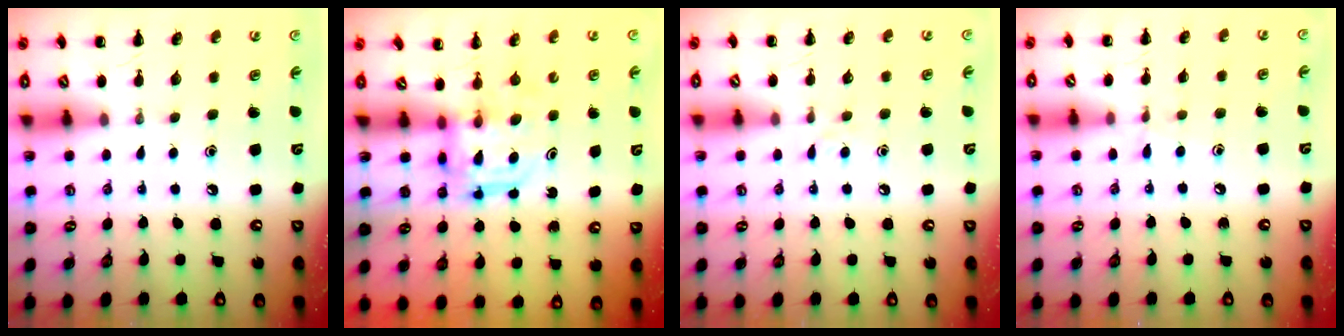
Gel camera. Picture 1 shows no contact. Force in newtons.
{"total": 3.2, "press": 3.2, "slide": 0.2}
{"total": 4.6, "press": 4.3, "slide": 1.7}
{"total": 5.9, "press": 5.5, "slide": 2.2}